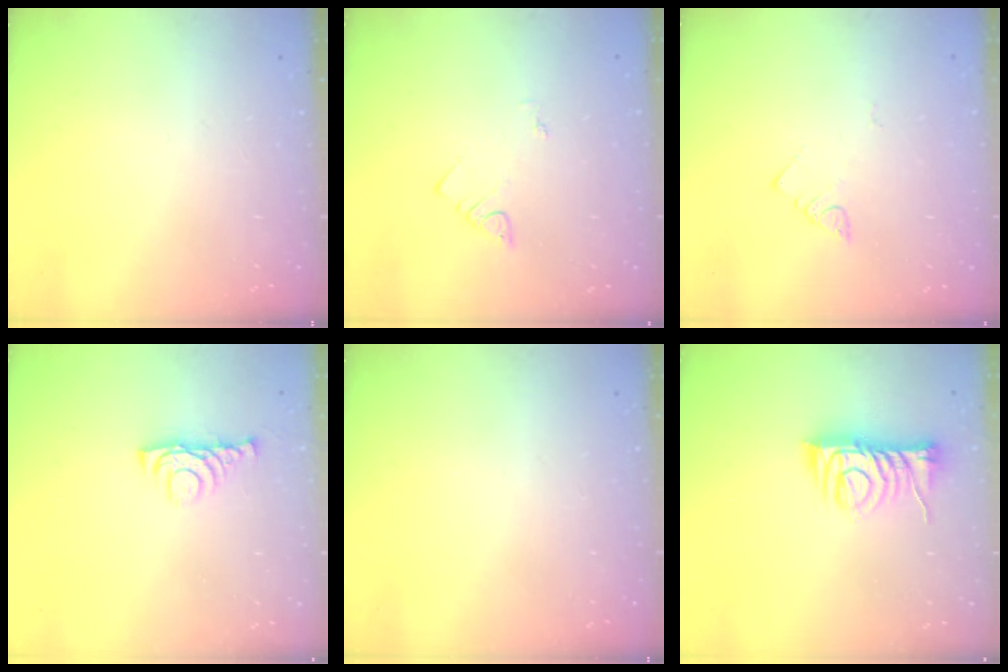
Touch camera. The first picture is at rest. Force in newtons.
{"total": 2.1, "press": 2.1, "slide": 0.4}
{"total": 2.7, "press": 2.6, "slide": 0.5}
{"total": 5.5, "press": 5.4, "slide": 1.1}
{"total": 0.0}
{"total": 9.6, "press": 9.6, "slide": 0.5}